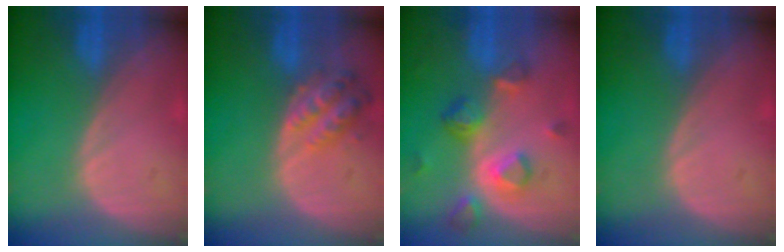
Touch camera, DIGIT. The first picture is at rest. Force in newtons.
{"total": 6.0, "press": 5.6, "slide": 2.3}
{"total": 7.8, "press": 7.0, "slide": 3.5}
{"total": 0.0}